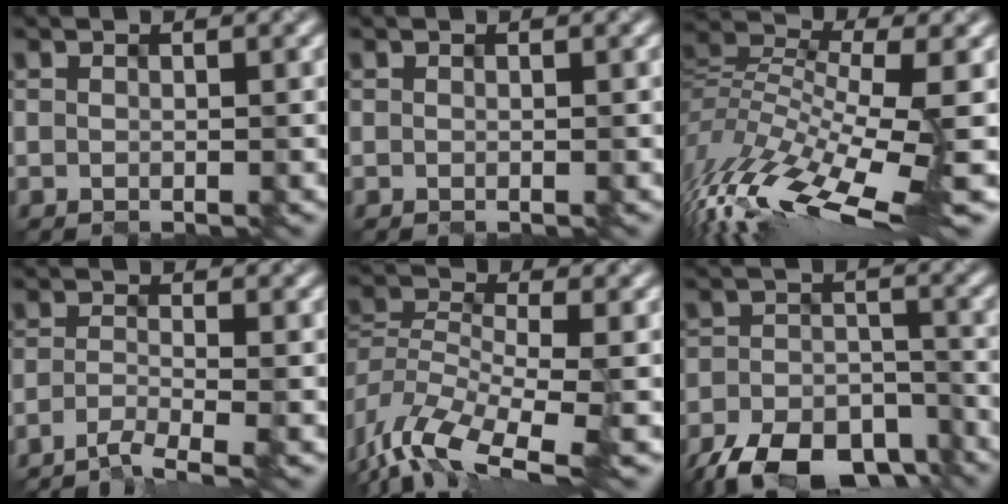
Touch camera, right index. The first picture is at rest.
{"total": 0.0}
{"total": 11.7, "force": [-3.5, 3.9, 10.4], "torque": [-0.216, 0.004, -0.049]}
{"total": 3.0, "force": [-2.5, 0.2, 1.7], "torque": [-0.031, -0.003, -0.054]}
{"total": 8.6, "force": [-5.1, 3.9, 5.7], "torque": [-0.116, -0.015, -0.098]}
{"total": 9.9, "force": [-7.9, 4.3, 4.2], "torque": [-0.079, -0.020, -0.123]}